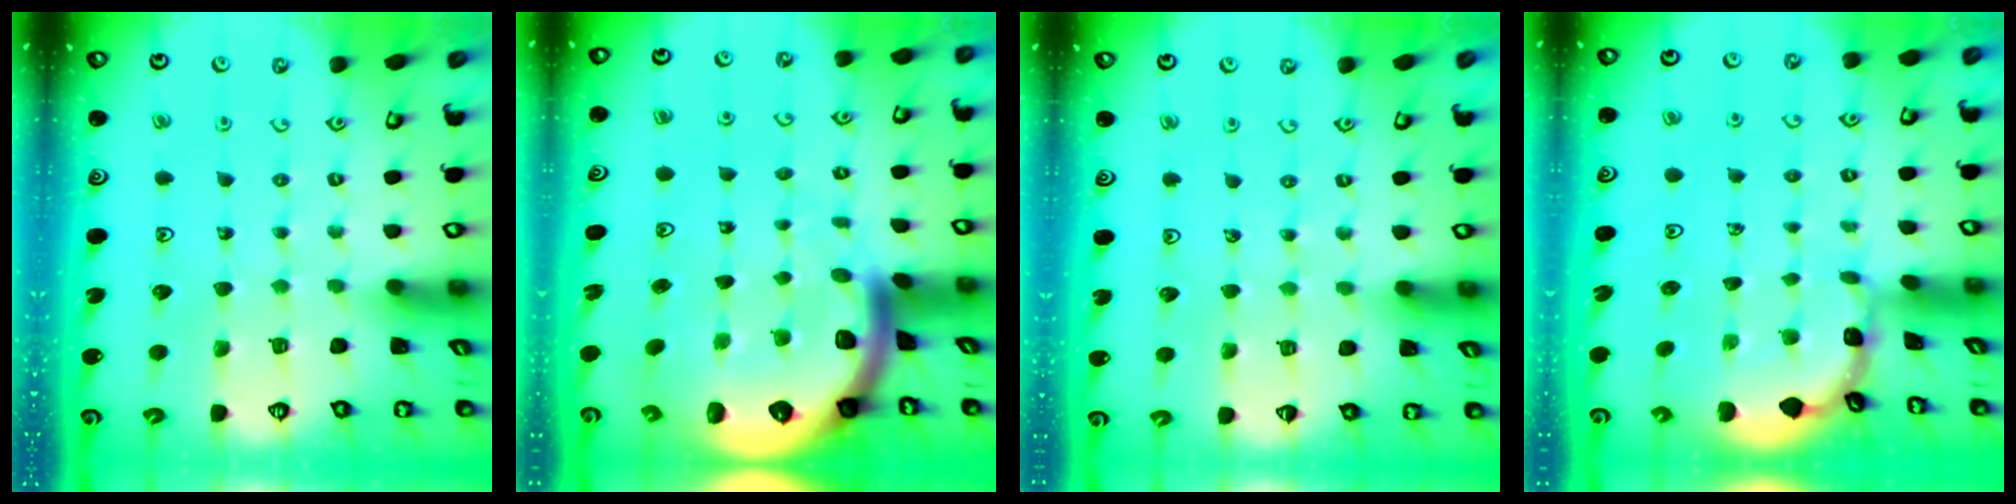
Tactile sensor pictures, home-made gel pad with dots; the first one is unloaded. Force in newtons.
{"total": 7.9, "press": 7.8, "slide": 1.1}
{"total": 2.1, "press": 2.1, "slide": 0.4}
{"total": 1.1, "press": 1.1, "slide": 0.1}